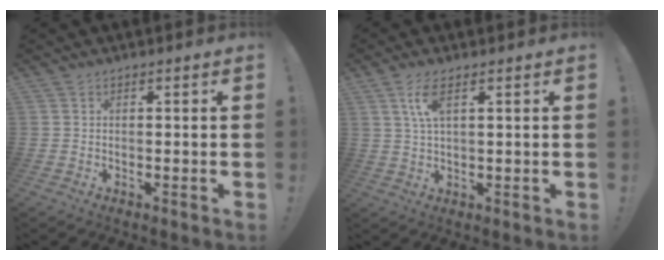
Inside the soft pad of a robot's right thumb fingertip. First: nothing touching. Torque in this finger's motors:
{"motor_torque": [-0.21, 0.32, 0.31, 0.47, 0.04]}